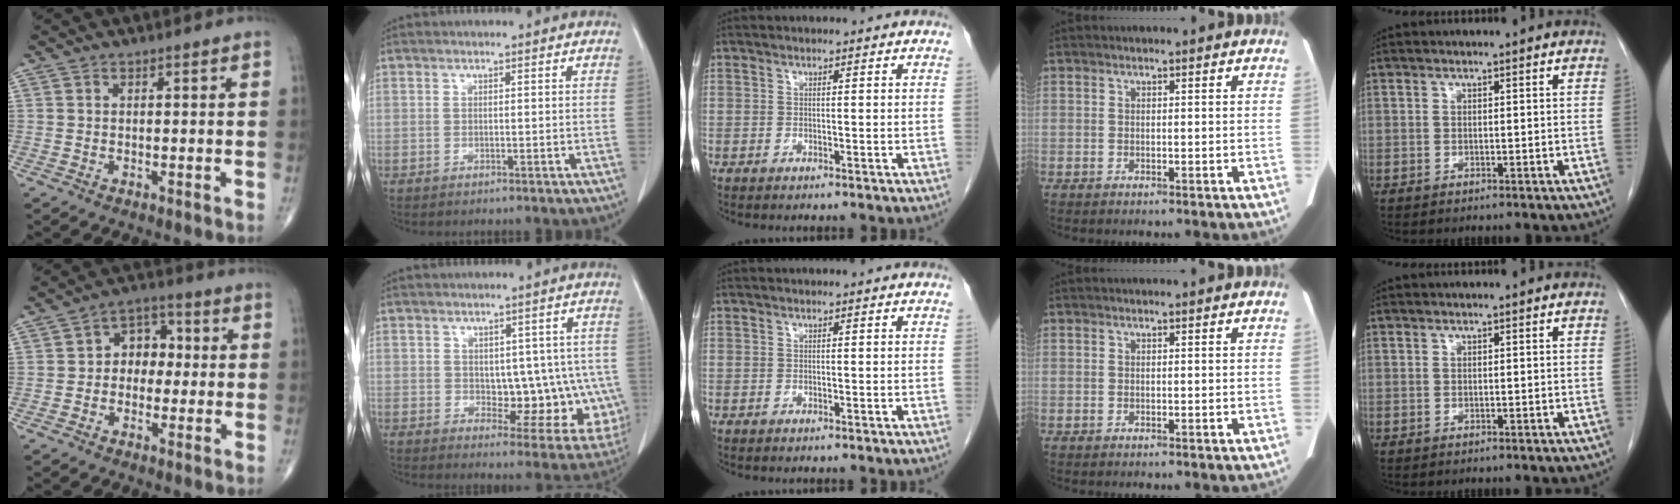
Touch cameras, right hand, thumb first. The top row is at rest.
{"thumb": {"total": 7.1, "force": [-0.1, 5.5, 4.5], "torque": [-0.033, 0.026, -0.014]}, "index": {"total": 10.2, "force": [-0.6, 6.3, 8.0], "torque": [-0.074, 0.017, 0.011]}}